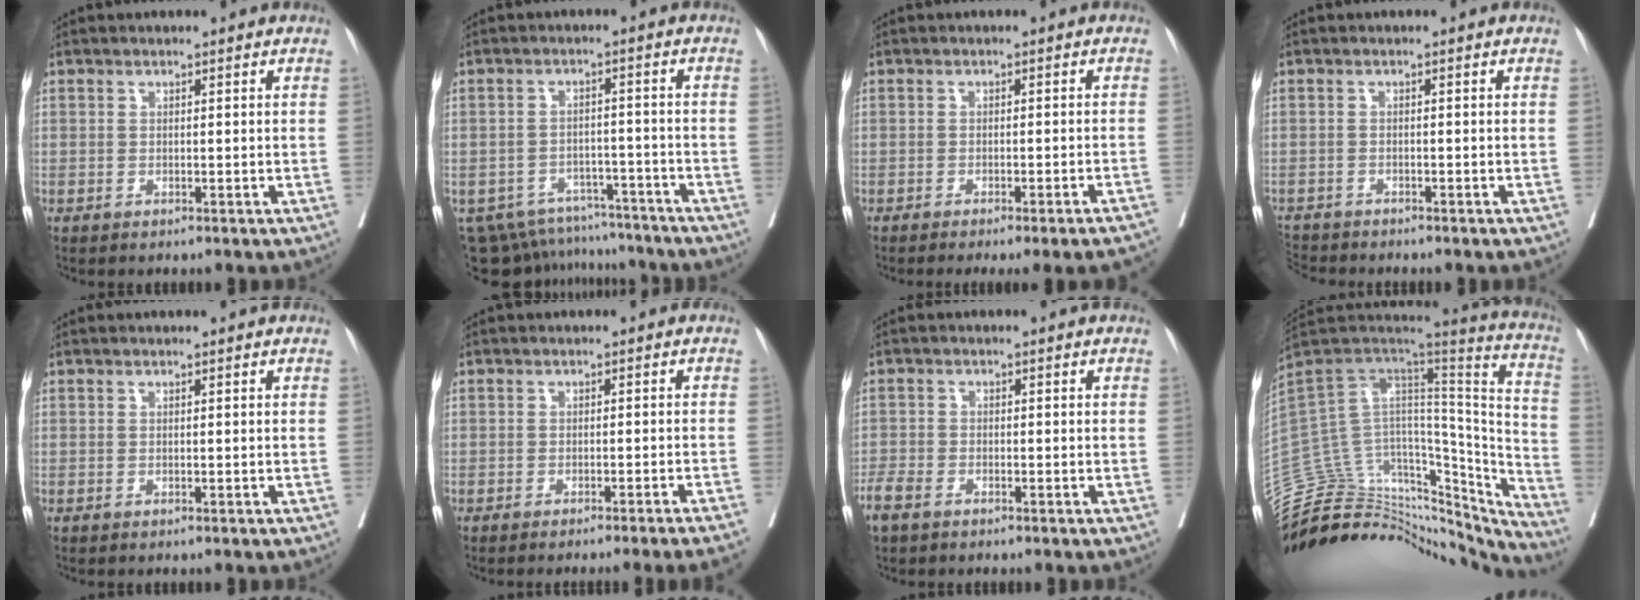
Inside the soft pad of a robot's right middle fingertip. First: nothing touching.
{"total": 12.5, "force": [-11.5, 4.6, 1.7], "torque": [-0.033, 0.018, -0.151]}
{"total": 10.5, "force": [-9.3, 0.1, 4.9], "torque": [-0.045, -0.013, -0.108]}
{"total": 3.3, "force": [-3.3, 0.5, -0.3], "torque": [0.001, -0.015, -0.060]}
{"total": 0.0}
{"total": 8.0, "force": [-6.9, -2.1, 3.4], "torque": [-0.016, -0.019, -0.087]}
{"total": 3.4, "force": [-2.6, 1.5, 1.7], "torque": [-0.042, -0.006, -0.050]}
{"total": 39.5, "force": [-35.4, 12.5, 12.5], "torque": [-0.195, 0.010, -0.477]}